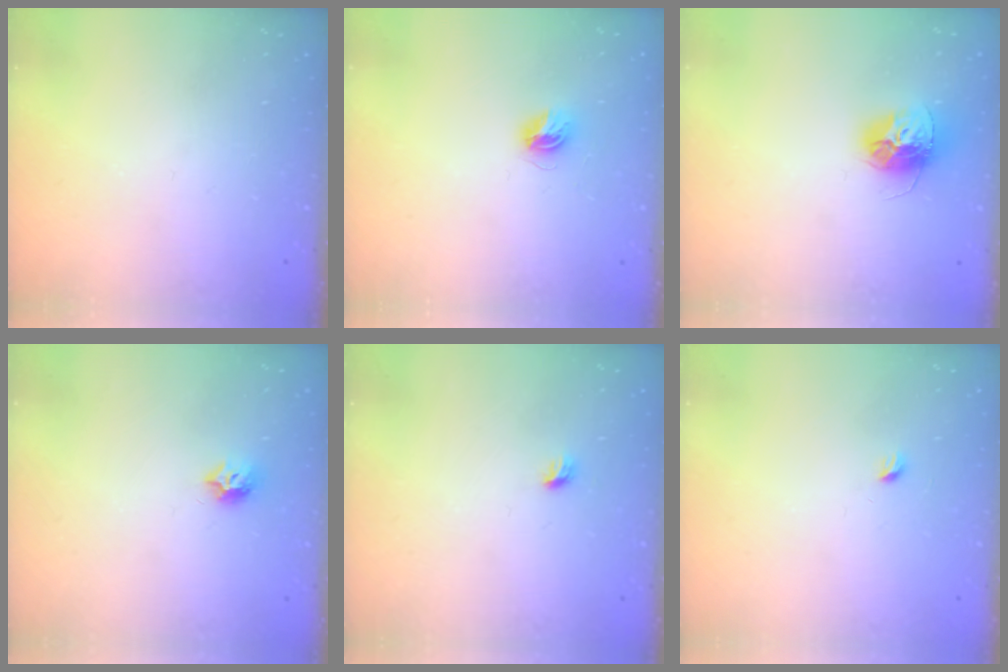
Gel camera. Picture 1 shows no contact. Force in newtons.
{"total": 4.6, "press": 4.6, "slide": 0.6}
{"total": 14.0, "press": 13.9, "slide": 1.1}
{"total": 6.4, "press": 6.4, "slide": 0.3}
{"total": 3.7, "press": 3.6, "slide": 0.8}
{"total": 2.9, "press": 2.9, "slide": 0.4}